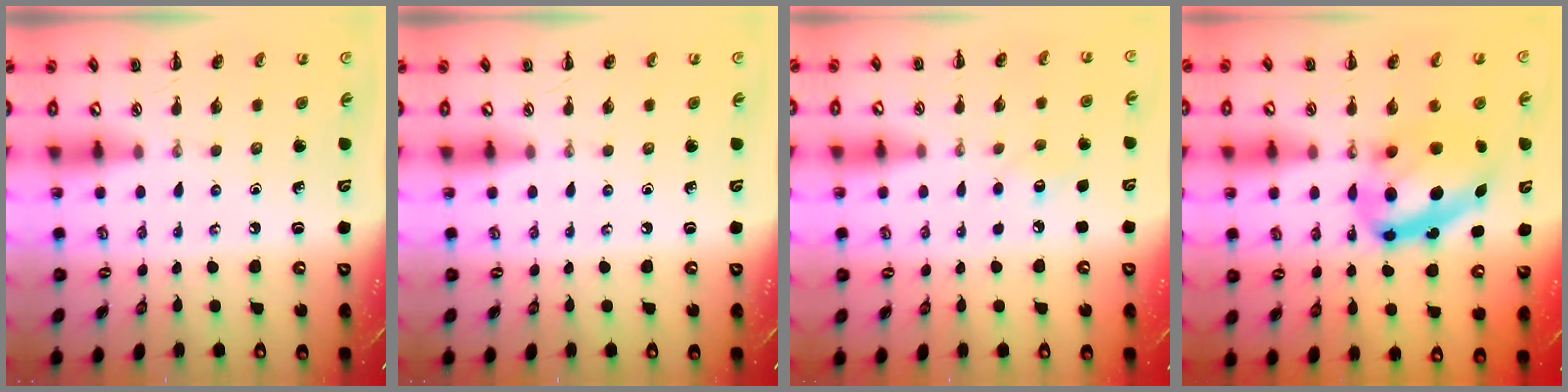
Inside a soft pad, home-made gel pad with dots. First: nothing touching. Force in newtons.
{"total": 0.0}
{"total": 5.9, "press": 5.8, "slide": 1.2}
{"total": 13.6, "press": 13.2, "slide": 2.9}